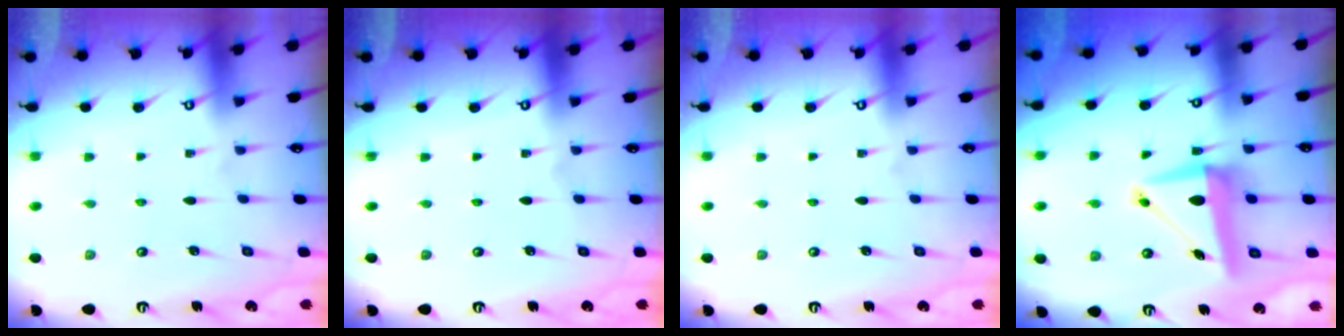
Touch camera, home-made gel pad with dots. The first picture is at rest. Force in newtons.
{"total": 0.0}
{"total": 0.0}
{"total": 8.7, "press": 8.6, "slide": 1.6}